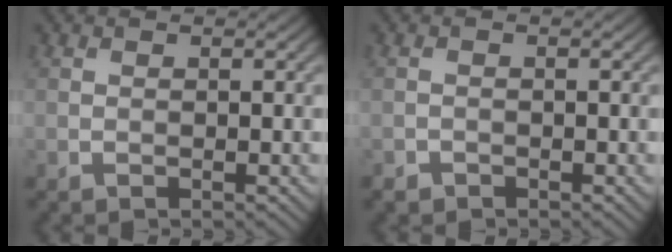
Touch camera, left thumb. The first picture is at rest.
{"total": 1.0, "force": [-0.9, 0.5, 0.0], "torque": [-0.001, -0.003, -0.018]}